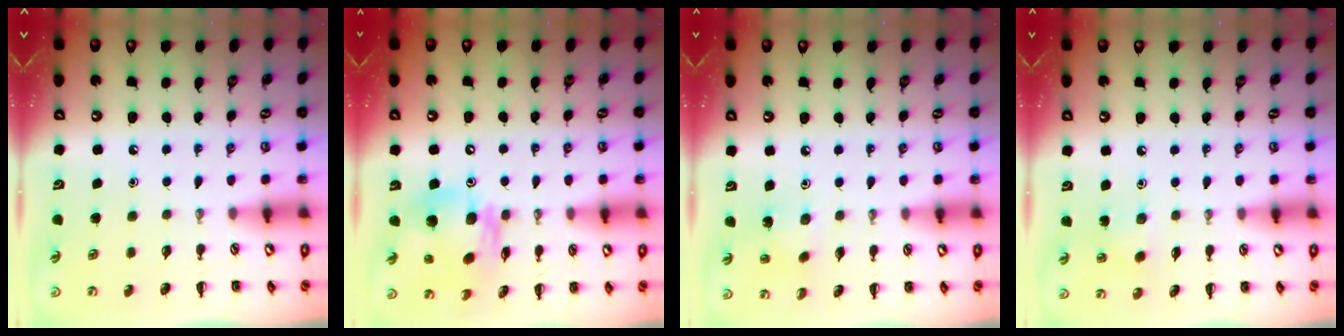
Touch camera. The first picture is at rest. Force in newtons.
{"total": 13.1, "press": 12.5, "slide": 3.8}
{"total": 1.7, "press": 1.6, "slide": 0.6}
{"total": 2.5, "press": 2.4, "slide": 0.8}